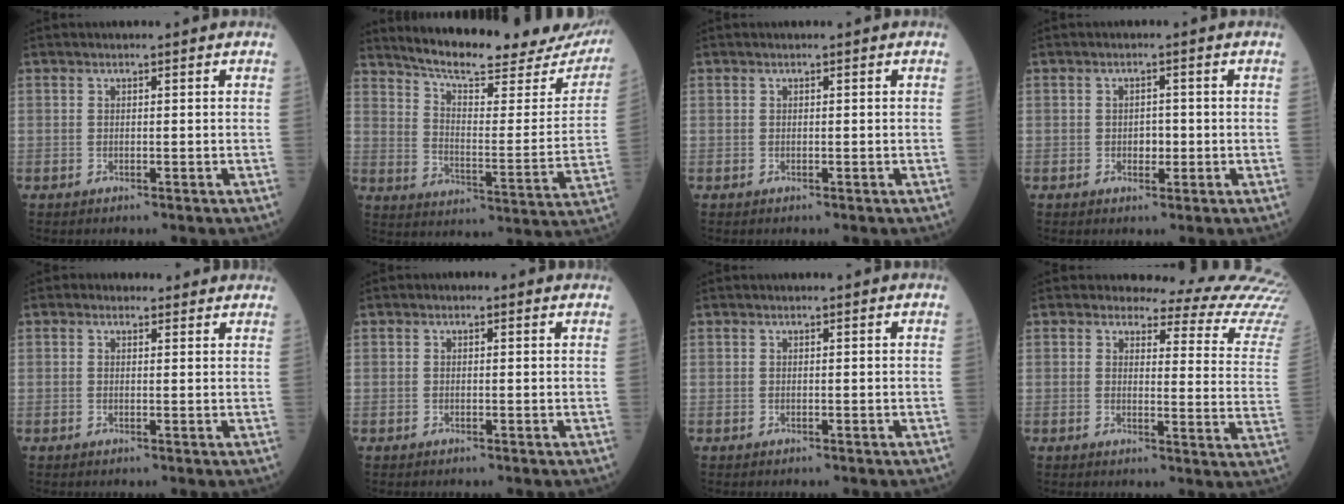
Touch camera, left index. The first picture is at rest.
{"total": 25.0, "force": [22.6, 3.4, 10.0], "torque": [-0.150, -0.068, 0.291]}
{"total": 0.0}
{"total": 2.0, "force": [-0.4, 1.3, 1.4], "torque": [-0.019, 0.004, -0.005]}
{"total": 2.4, "force": [1.9, 1.4, 0.5], "torque": [-0.005, 0.012, 0.017]}
{"total": 0.5, "force": [0.1, 0.4, 0.3], "torque": [-0.005, 0.003, -0.005]}
{"total": 0.0}
{"total": 16.7, "force": [16.3, 2.6, 2.9], "torque": [-0.009, -0.122, 0.142]}